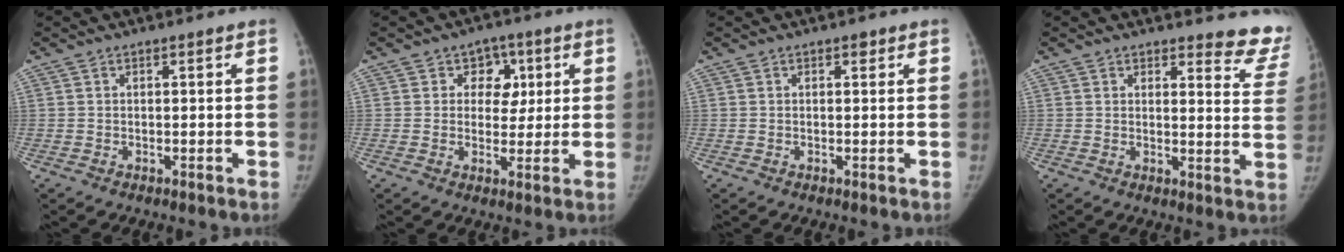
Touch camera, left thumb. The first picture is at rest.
{"total": 6.1, "force": [2.0, 5.1, 2.8], "torque": [0.005, -0.002, 0.023]}
{"total": 0.9, "force": [0.5, 0.5, 0.5], "torque": [-0.002, -0.002, 0.005]}
{"total": 10.1, "force": [9.8, 2.5, 0.9], "torque": [0.038, -0.098, 0.076]}